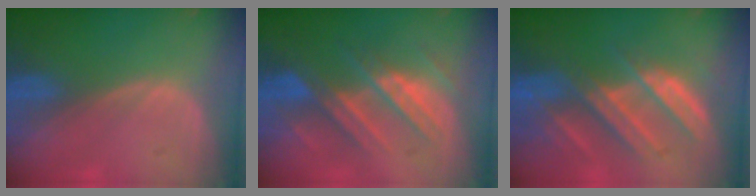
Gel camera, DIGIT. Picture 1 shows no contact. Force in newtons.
{"total": 8.6, "press": 8.3, "slide": 2.4}
{"total": 9.0, "press": 8.2, "slide": 3.7}